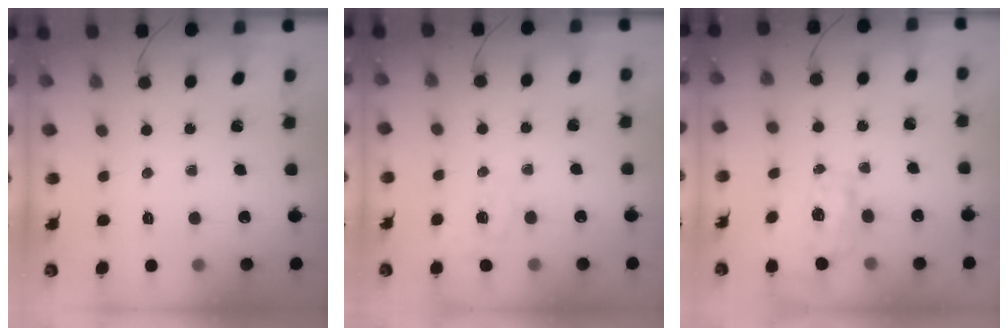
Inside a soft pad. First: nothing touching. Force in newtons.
{"total": 2.5, "press": 1.8, "slide": 1.7}
{"total": 2.2, "press": 2.1, "slide": 0.4}